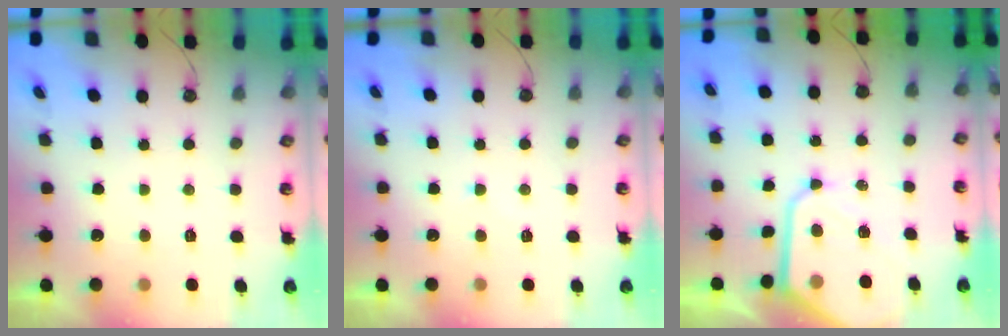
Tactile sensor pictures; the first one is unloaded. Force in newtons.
{"total": 4.1, "press": 4.0, "slide": 0.6}
{"total": 11.6, "press": 11.6, "slide": 1.0}